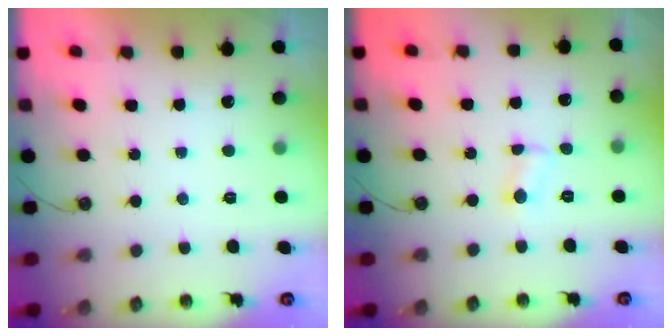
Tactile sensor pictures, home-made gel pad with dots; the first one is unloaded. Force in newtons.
{"total": 2.5, "press": 2.4, "slide": 0.8}